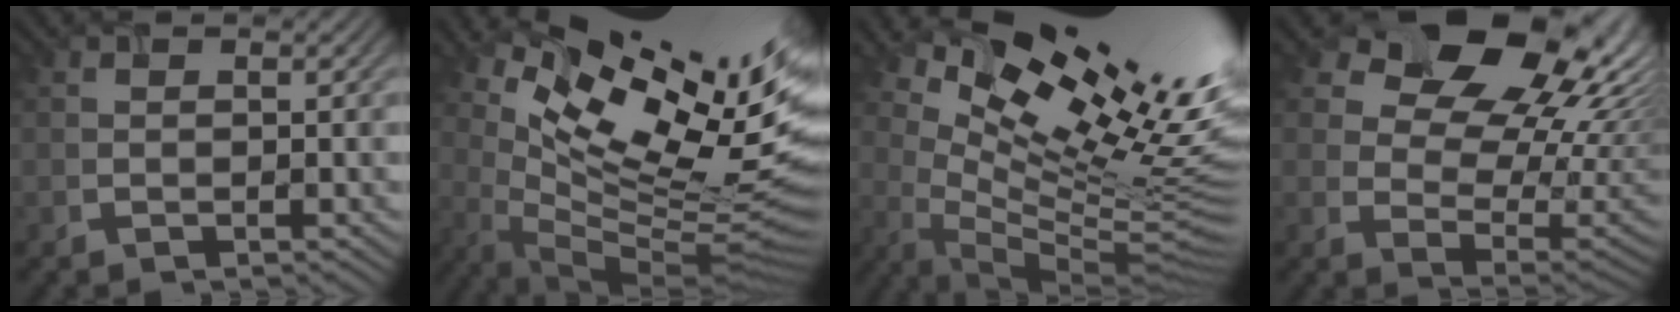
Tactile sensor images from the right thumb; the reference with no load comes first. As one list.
[{"total": 14.6, "force": [6.6, 5.9, 11.7], "torque": [-0.202, 0.002, 0.126]}, {"total": 16.8, "force": [8.6, 5.8, 13.2], "torque": [-0.219, 0.013, 0.141]}, {"total": 16.0, "force": [7.9, 10.4, 9.3], "torque": [-0.155, 0.017, 0.138]}]